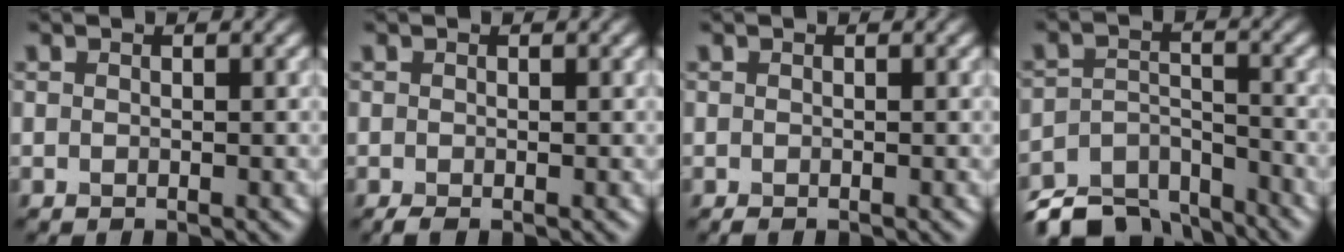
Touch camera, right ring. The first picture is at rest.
{"total": 0.7, "force": [-0.4, 0.1, 0.5], "torque": [-0.013, -0.003, -0.009]}
{"total": 0.0}
{"total": 7.7, "force": [-6.7, 2.9, 2.4], "torque": [-0.048, -0.016, -0.117]}